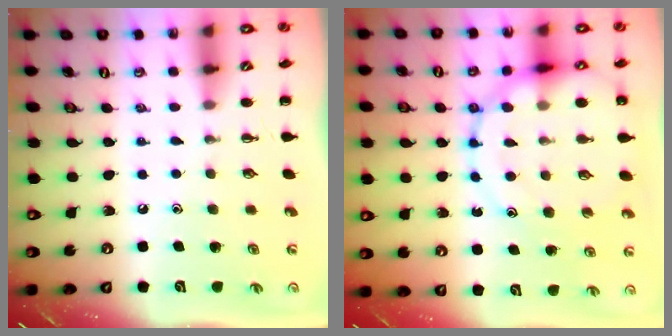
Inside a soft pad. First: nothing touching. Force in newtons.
{"total": 16.9, "press": 16.8, "slide": 2.0}